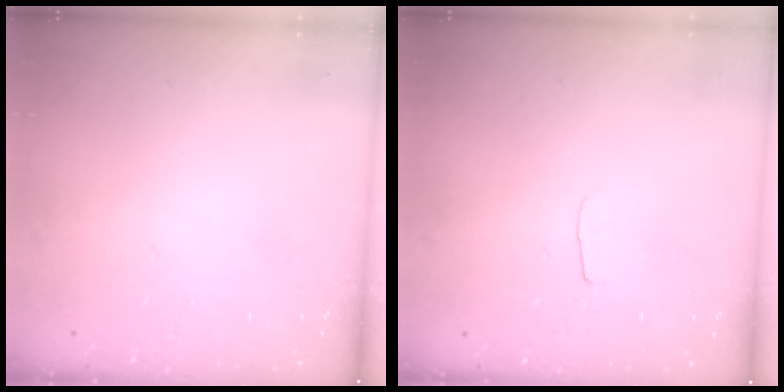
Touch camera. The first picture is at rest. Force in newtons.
{"total": 3.7, "press": 3.7, "slide": 0.3}